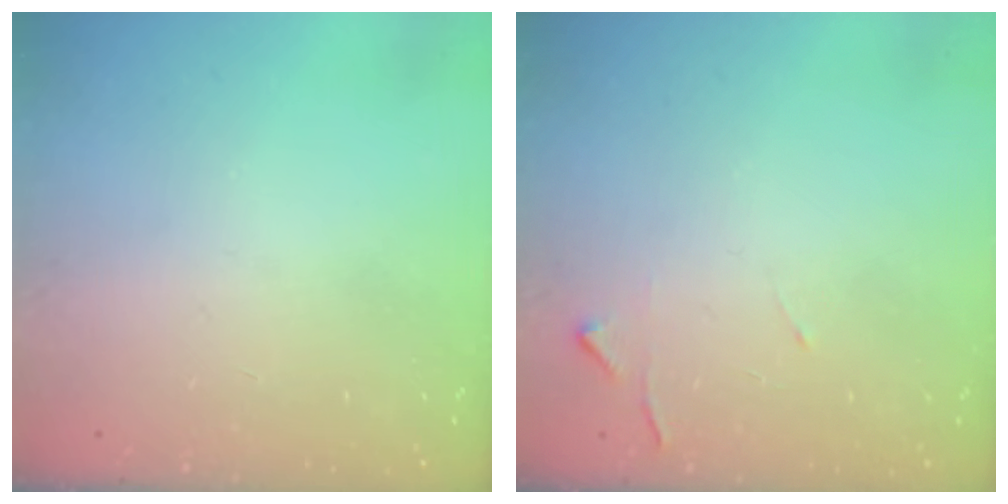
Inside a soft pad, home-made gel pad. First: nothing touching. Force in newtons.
{"total": 4.7, "press": 4.6, "slide": 0.6}